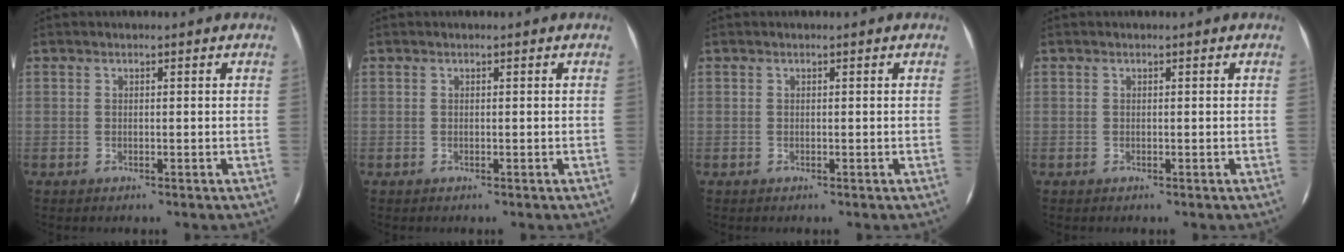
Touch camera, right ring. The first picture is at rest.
{"total": 0.0}
{"total": 0.0}
{"total": 0.0}